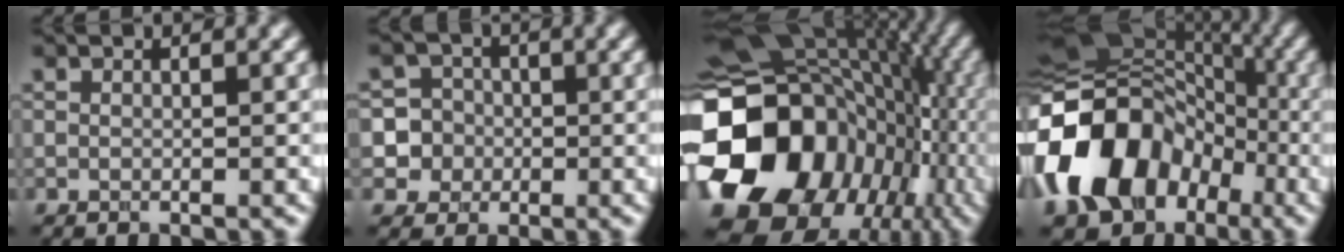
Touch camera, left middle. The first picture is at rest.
{"total": 5.3, "force": [-0.9, 5.2, 0.7], "torque": [0.011, 0.020, -0.029]}
{"total": 19.6, "force": [-3.6, 16.0, 10.7], "torque": [-0.235, -0.019, -0.052]}
{"total": 15.0, "force": [-5.4, 10.9, 8.9], "torque": [-0.176, -0.005, -0.111]}